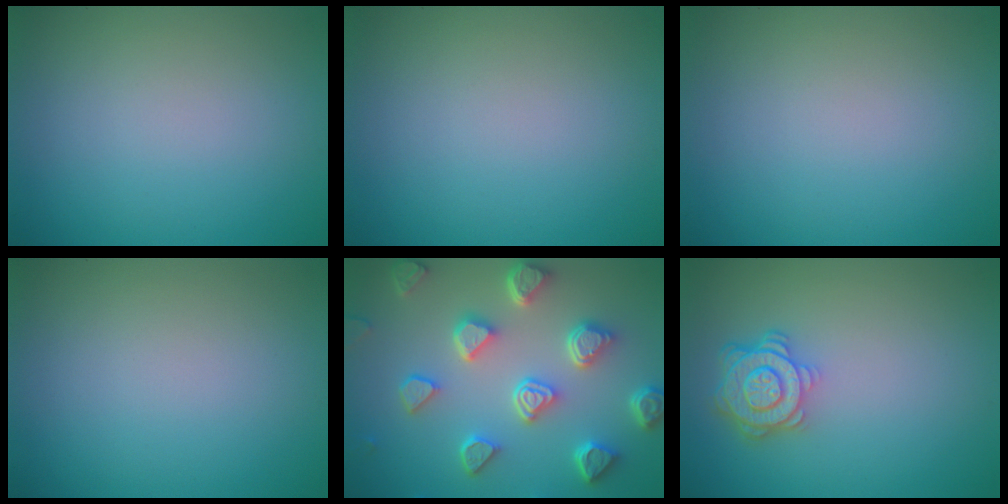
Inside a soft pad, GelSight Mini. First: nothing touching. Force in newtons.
{"total": 0.0}
{"total": 0.0}
{"total": 0.0}
{"total": 6.7, "press": 5.3, "slide": 4.1}
{"total": 4.4, "press": 3.7, "slide": 2.3}